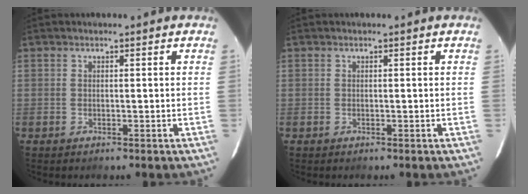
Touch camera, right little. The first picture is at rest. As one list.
[{"total": 0.0}]